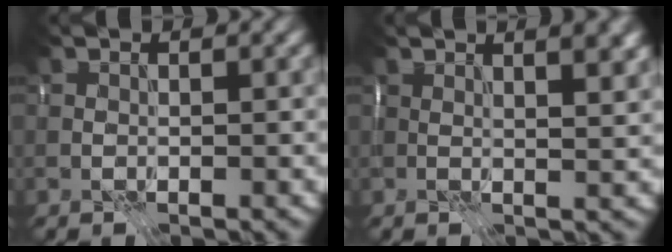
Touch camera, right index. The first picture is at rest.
{"total": 5.6, "force": [2.9, 2.0, 4.4], "torque": [-0.027, 0.023, 0.017]}